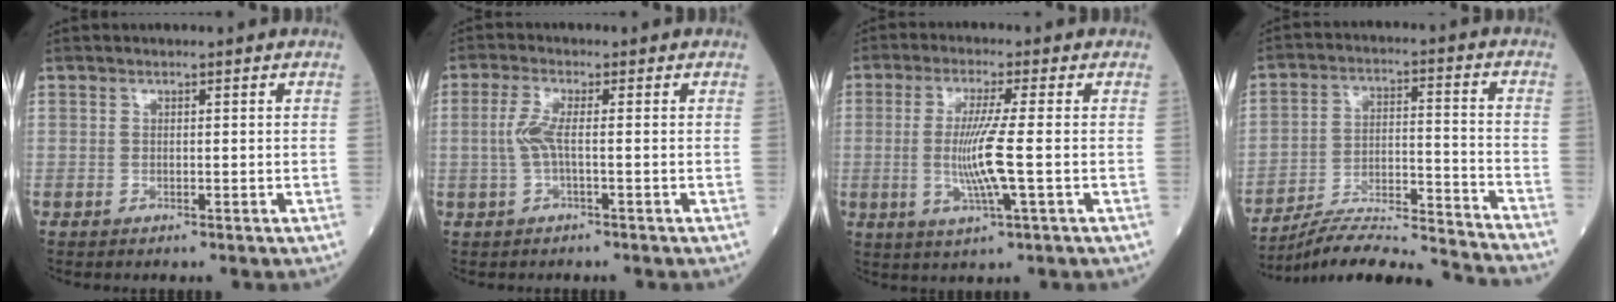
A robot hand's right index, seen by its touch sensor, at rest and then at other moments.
{"total": 3.3, "force": [-0.3, 0.3, 3.3], "torque": [-0.082, 0.000, -0.008]}
{"total": 7.6, "force": [-0.7, -0.7, 7.5], "torque": [-0.159, -0.013, -0.012]}
{"total": 17.7, "force": [-17.0, -1.2, 4.8], "torque": [-0.087, 0.004, -0.264]}